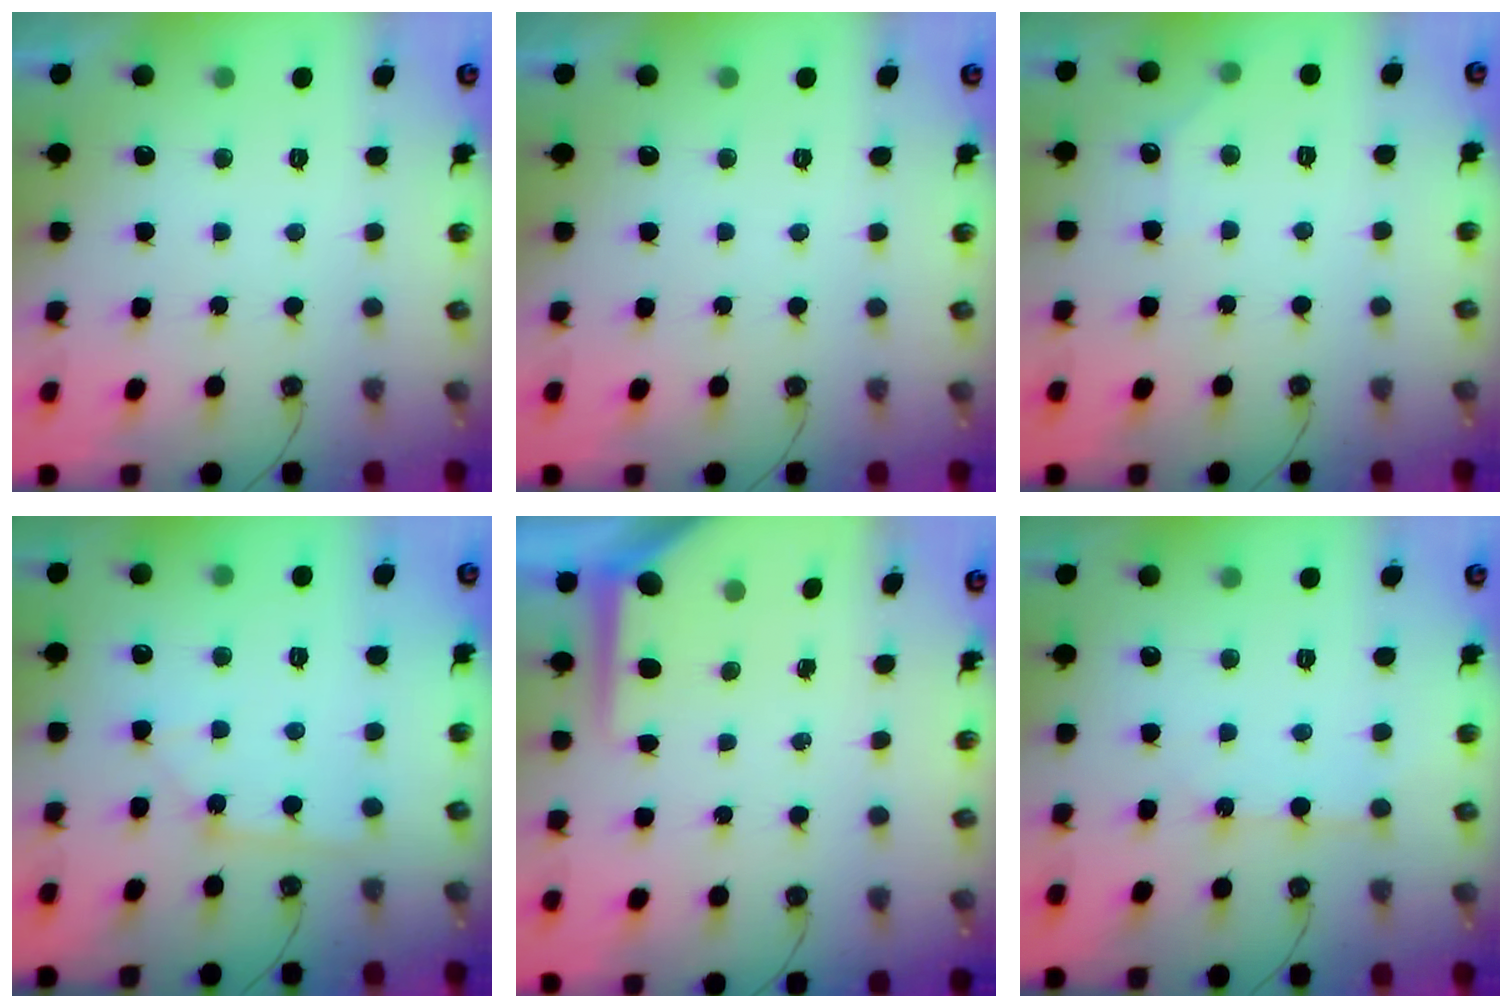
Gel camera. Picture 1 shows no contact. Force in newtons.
{"total": 0.0}
{"total": 4.1, "press": 4.1, "slide": 0.5}
{"total": 2.7, "press": 2.7, "slide": 0.4}
{"total": 7.3, "press": 7.2, "slide": 0.8}
{"total": 6.4, "press": 6.3, "slide": 0.7}